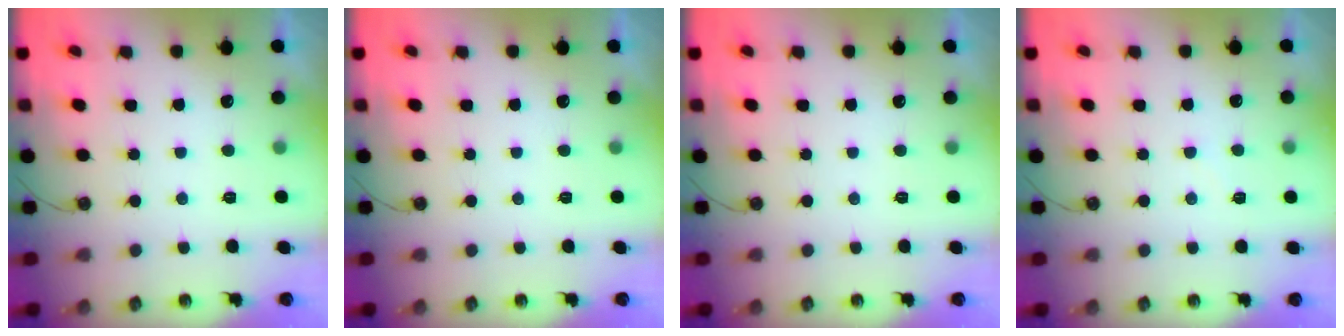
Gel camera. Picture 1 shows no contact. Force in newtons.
{"total": 0.0}
{"total": 0.0}
{"total": 2.9, "press": 2.9, "slide": 0.4}